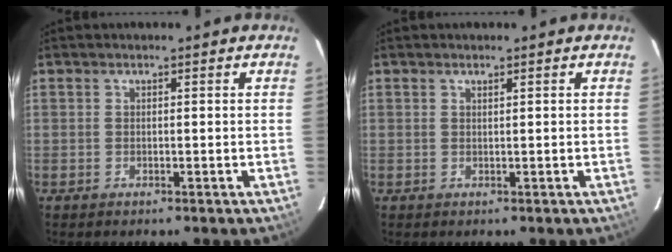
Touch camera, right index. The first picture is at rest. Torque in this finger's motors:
{"motor_torque": [-0.07, 0.07, -0.04, -0.01]}